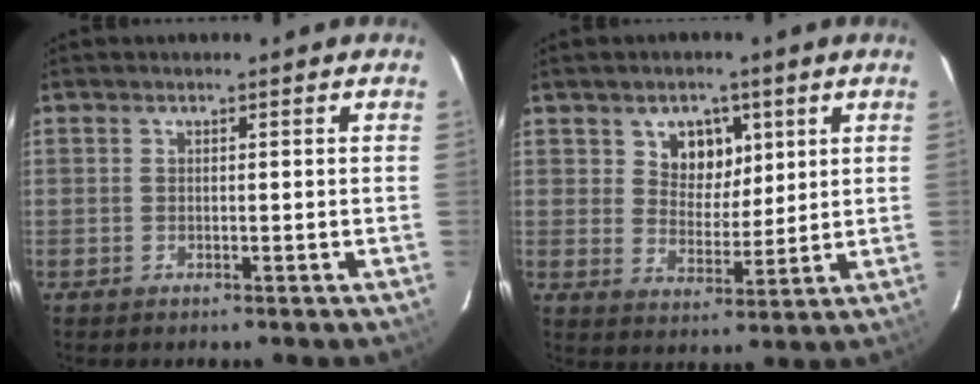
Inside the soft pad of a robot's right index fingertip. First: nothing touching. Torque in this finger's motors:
{"motor_torque": [-0.07, 0.12, -0.05, 0.00]}